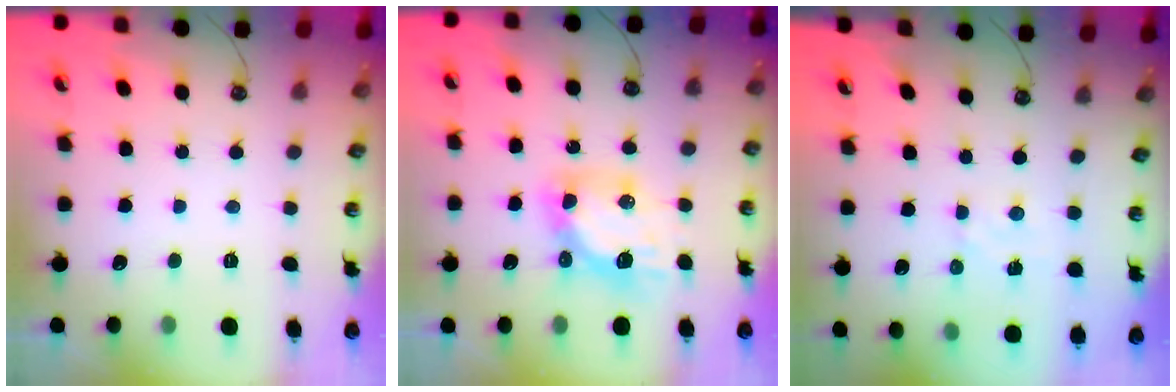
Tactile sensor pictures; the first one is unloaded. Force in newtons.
{"total": 10.7, "press": 10.6, "slide": 1.3}
{"total": 2.2, "press": 2.2, "slide": 0.4}